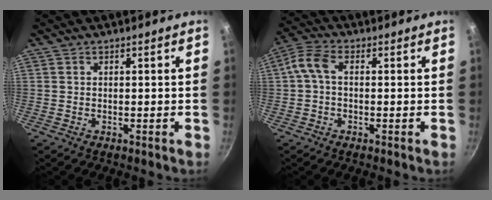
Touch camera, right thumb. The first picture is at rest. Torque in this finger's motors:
{"motor_torque": [0.06, 0.05, 0.08, -0.07, 0.08]}